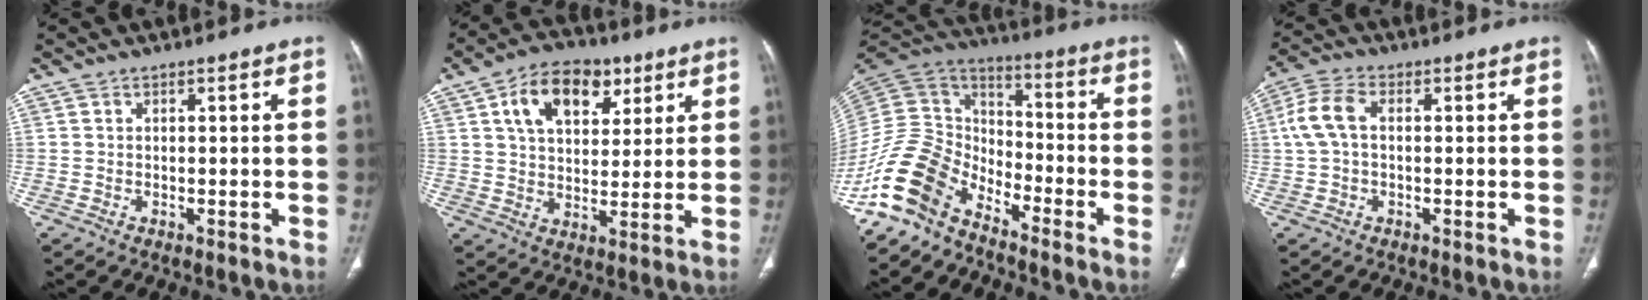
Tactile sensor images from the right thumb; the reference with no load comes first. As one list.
[{"total": 13.6, "force": [5.8, 8.7, 8.7], "torque": [-0.111, -0.007, 0.096]}, {"total": 14.9, "force": [-11.2, 7.7, 6.2], "torque": [-0.119, 0.090, -0.229]}, {"total": 6.6, "force": [0.6, 4.0, 5.3], "torque": [-0.119, 0.022, 0.009]}]